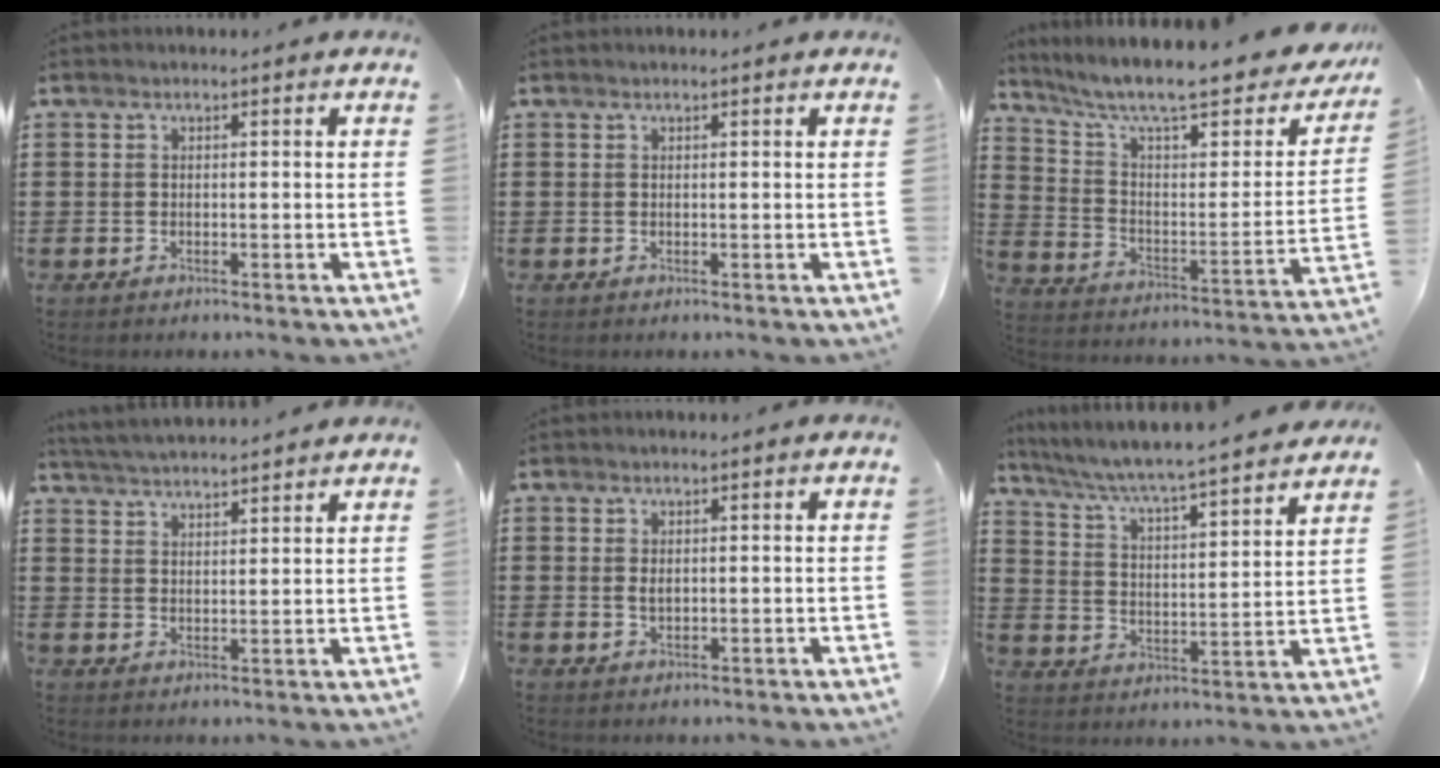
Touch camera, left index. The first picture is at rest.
{"total": 0.0}
{"total": 10.5, "force": [7.9, 1.8, 6.7], "torque": [-0.144, -0.055, 0.127]}
{"total": 3.8, "force": [3.8, -0.5, 0.2], "torque": [-0.018, -0.019, 0.067]}
{"total": 1.2, "force": [0.2, 0.6, 0.9], "torque": [-0.021, 0.004, 0.003]}
{"total": 4.9, "force": [4.5, -0.5, 1.8], "torque": [-0.059, -0.041, 0.066]}